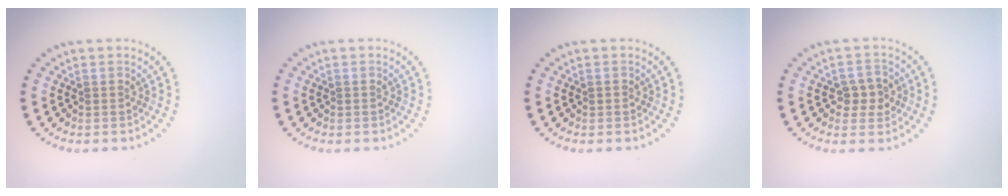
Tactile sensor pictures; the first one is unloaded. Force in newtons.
{"total": 0.0}
{"total": 0.6, "press": 0.6, "slide": 0.1}
{"total": 2.5, "press": 2.5, "slide": 0.6}